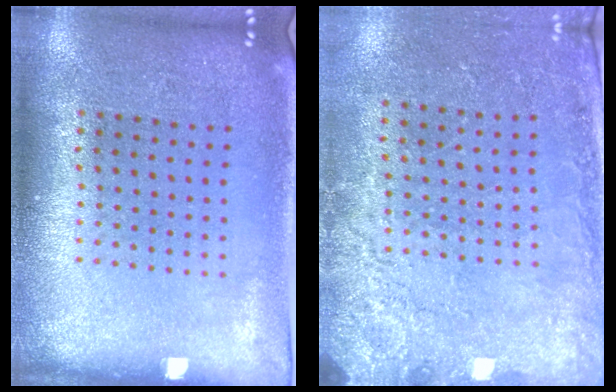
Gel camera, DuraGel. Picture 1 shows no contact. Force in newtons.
{"total": 2.6, "press": 2.3, "slide": 1.1}